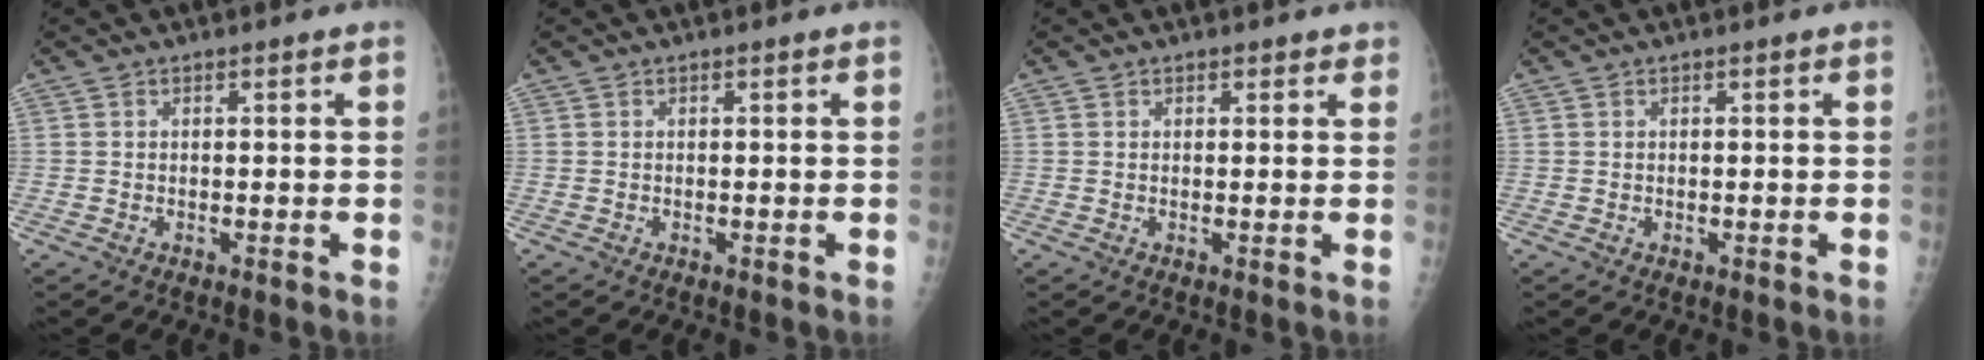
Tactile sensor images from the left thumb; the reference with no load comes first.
{"total": 0.0}
{"total": 1.3, "force": [0.9, 0.9, 0.1], "torque": [0.018, -0.005, 0.007]}
{"total": 0.0}